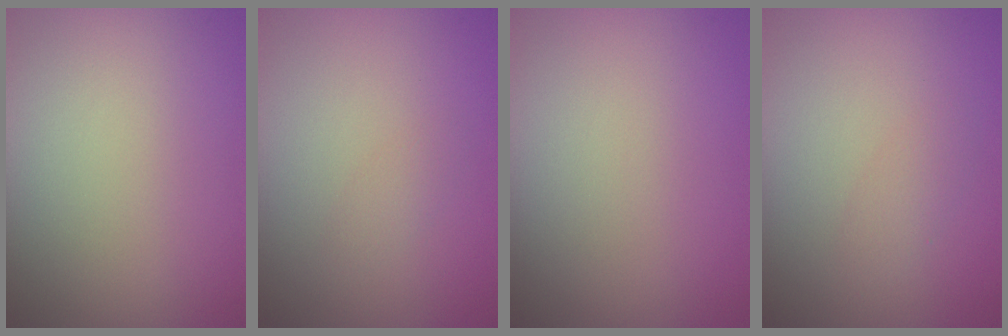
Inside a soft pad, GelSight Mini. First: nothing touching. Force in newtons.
{"total": 0.8, "press": 0.8, "slide": 0.0}
{"total": 0.0}
{"total": 1.2, "press": 1.2, "slide": 0.0}